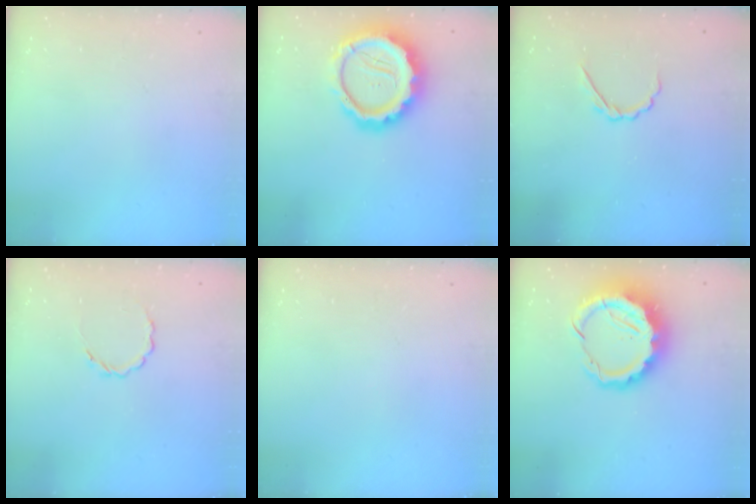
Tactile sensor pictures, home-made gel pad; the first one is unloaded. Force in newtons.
{"total": 15.4, "press": 15.1, "slide": 3.2}
{"total": 2.6, "press": 2.5, "slide": 0.8}
{"total": 3.9, "press": 3.6, "slide": 1.3}
{"total": 0.0}
{"total": 11.4, "press": 11.0, "slide": 2.8}